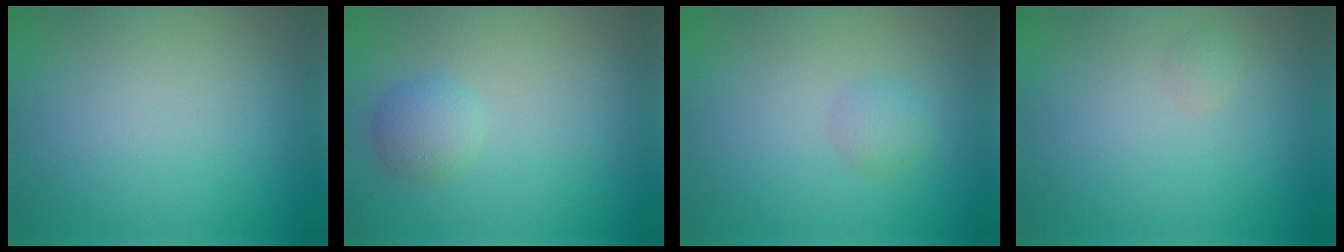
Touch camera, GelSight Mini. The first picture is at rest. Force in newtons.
{"total": 1.7, "press": 1.7, "slide": 0.0}
{"total": 1.3, "press": 1.3, "slide": 0.1}
{"total": 0.6, "press": 0.6, "slide": 0.0}